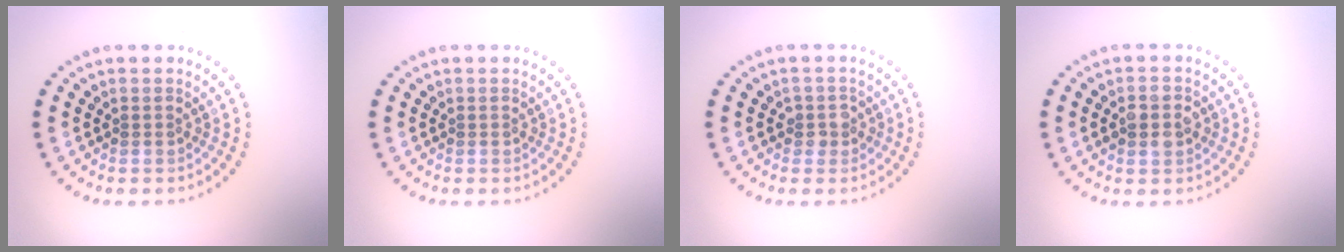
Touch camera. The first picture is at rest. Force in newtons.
{"total": 0.0}
{"total": 1.5, "press": 1.3, "slide": 0.9}
{"total": 2.8, "press": 2.8, "slide": 0.2}